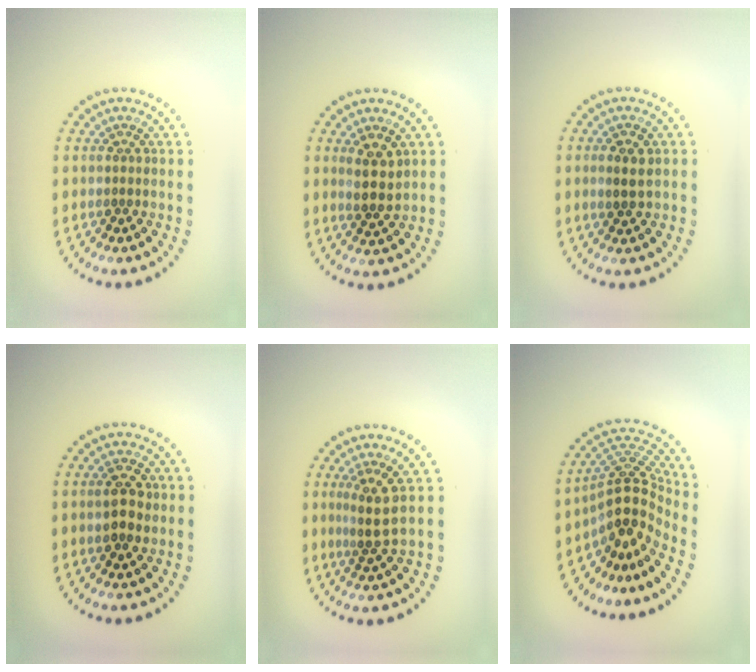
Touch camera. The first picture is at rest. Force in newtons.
{"total": 2.6, "press": 2.3, "slide": 1.1}
{"total": 2.1, "press": 2.0, "slide": 0.3}
{"total": 2.6, "press": 2.6, "slide": 0.0}
{"total": 2.8, "press": 1.9, "slide": 2.0}
{"total": 5.1, "press": 3.7, "slide": 3.6}